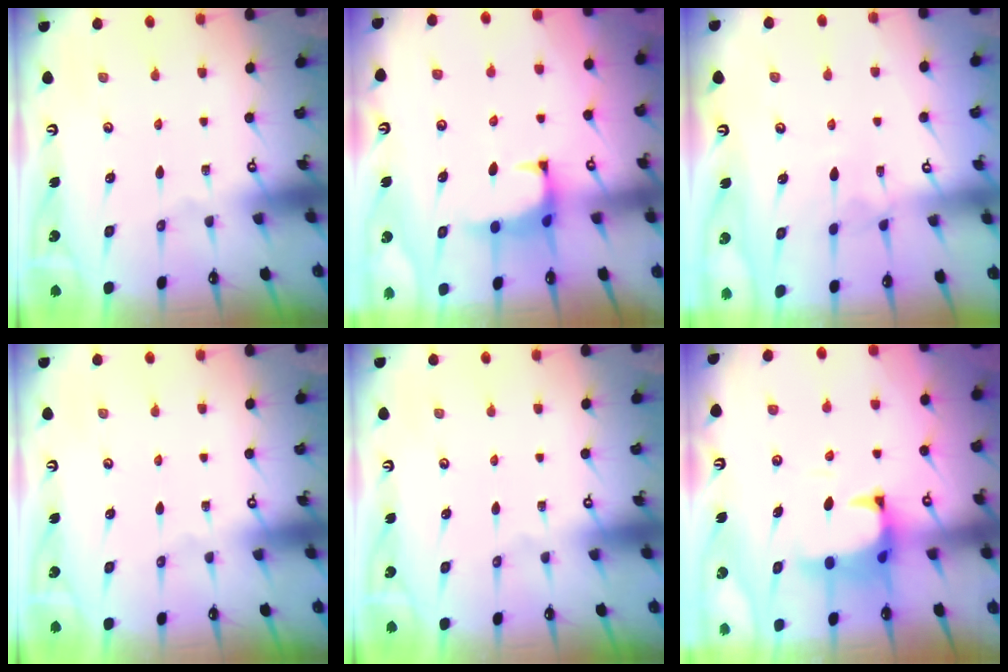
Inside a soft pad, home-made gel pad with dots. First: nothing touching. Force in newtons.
{"total": 1.4, "press": 1.3, "slide": 0.5}
{"total": 1.2, "press": 1.1, "slide": 0.5}
{"total": 0.0}
{"total": 0.0}
{"total": 1.7, "press": 1.3, "slide": 1.1}